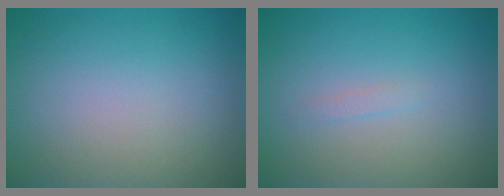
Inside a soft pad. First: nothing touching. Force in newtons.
{"total": 0.6, "press": 0.6, "slide": 0.1}